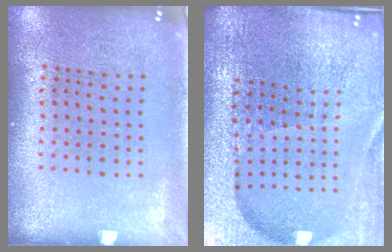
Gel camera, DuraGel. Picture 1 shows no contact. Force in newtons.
{"total": 6.4, "press": 5.6, "slide": 3.1}